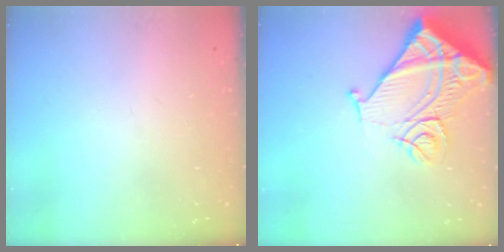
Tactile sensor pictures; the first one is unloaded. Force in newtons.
{"total": 15.3, "press": 15.2, "slide": 1.9}